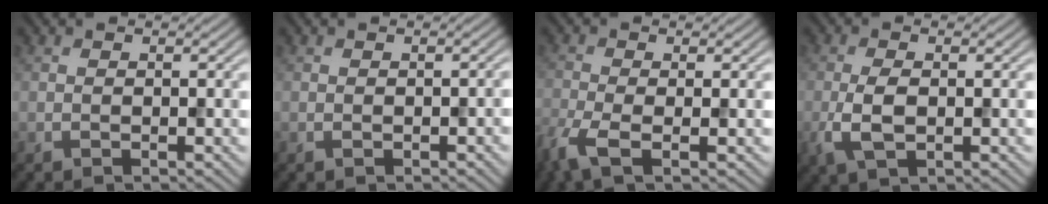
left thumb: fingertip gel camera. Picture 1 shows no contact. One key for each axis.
{"total": 0.9, "fx": -0.3, "fy": 0.4, "fz": 0.7, "tx": -0.010, "ty": -0.002, "tz": -0.003}
{"total": 4.6, "fx": -2.4, "fy": 1.4, "fz": 3.7, "tx": -0.094, "ty": -0.010, "tz": -0.058}
{"total": 4.2, "fx": -0.7, "fy": 2.0, "fz": 3.6, "tx": -0.089, "ty": -0.006, "tz": -0.015}